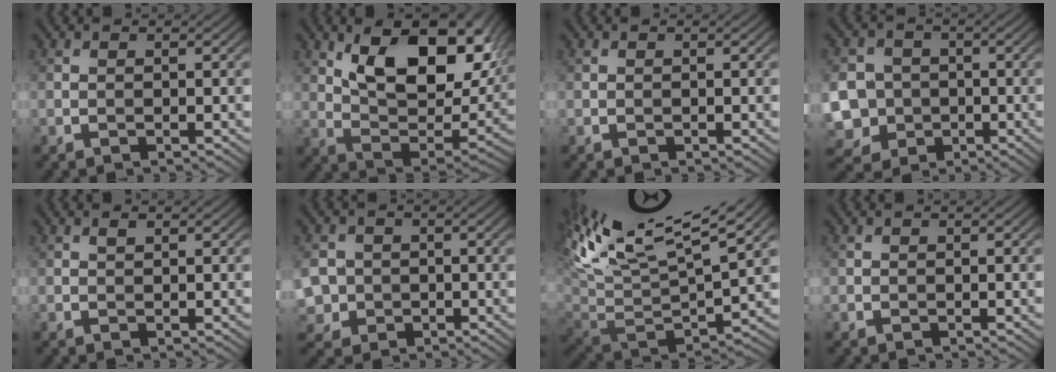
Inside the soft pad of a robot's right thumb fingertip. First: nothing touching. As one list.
[{"total": 15.8, "force": [7.0, 7.6, 11.9], "torque": [-0.196, -0.007, 0.116]}, {"total": 0.0}, {"total": 10.6, "force": [-2.1, 9.8, 3.5], "torque": [-0.135, -0.029, -0.061]}, {"total": 0.5, "force": [0.3, 0.1, 0.4], "torque": [-0.009, 0.000, 0.007]}, {"total": 5.9, "force": [-0.8, 5.4, 2.2], "torque": [-0.076, -0.014, -0.033]}, {"total": 15.5, "force": [8.9, 4.7, 11.8], "torque": [-0.274, 0.020, 0.158]}, {"total": 0.0}]